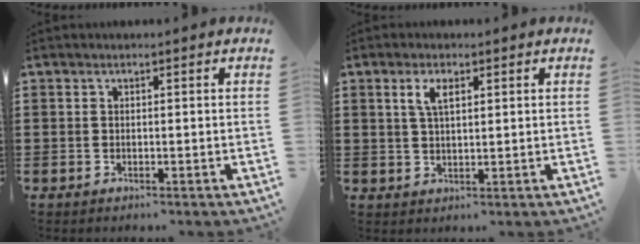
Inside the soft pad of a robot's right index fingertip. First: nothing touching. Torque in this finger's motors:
{"motor_torque": [0.35, -0.26, 0.40, 0.10]}